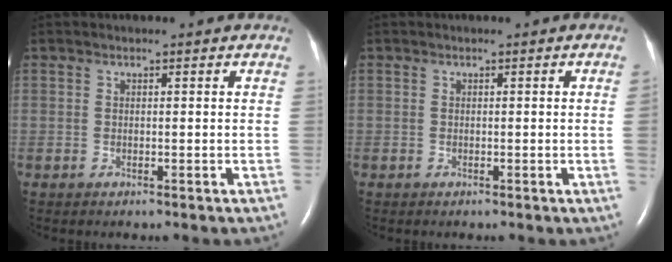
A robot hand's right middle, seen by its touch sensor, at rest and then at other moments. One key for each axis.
{"total": 0.8, "fx": -0.1, "fy": -0.4, "fz": 0.7, "tx": 0.000, "ty": 0.002, "tz": -0.003}